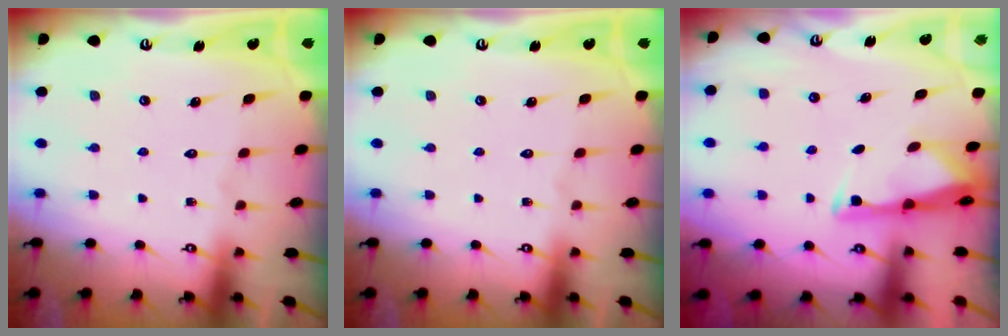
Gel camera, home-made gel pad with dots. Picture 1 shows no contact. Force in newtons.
{"total": 0.0}
{"total": 3.0, "press": 2.9, "slide": 0.4}